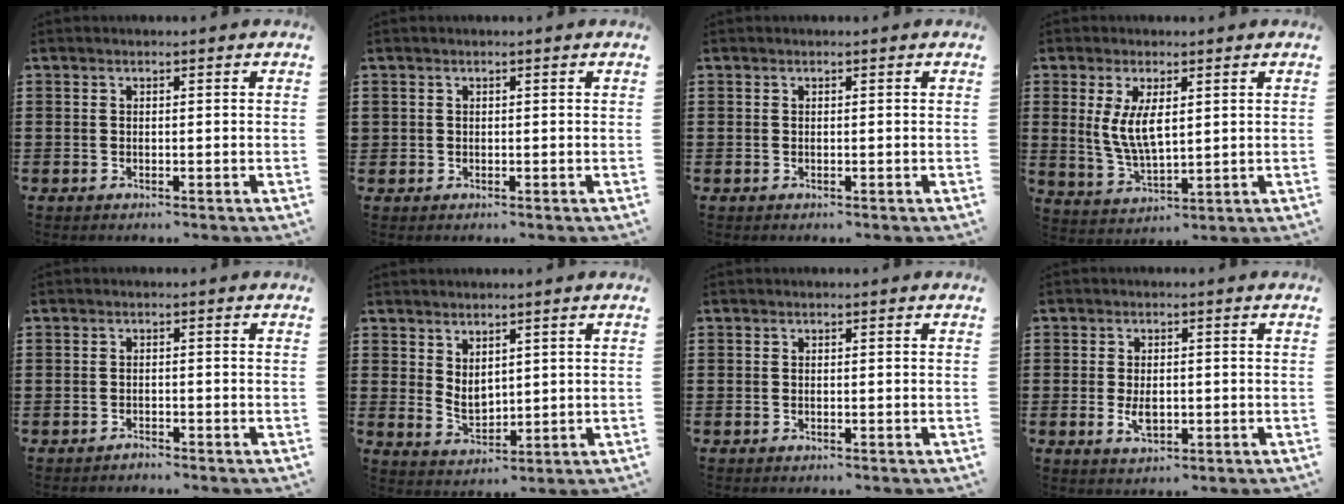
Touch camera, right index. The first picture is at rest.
{"total": 0.6, "force": [0.1, 0.6, 0.1], "torque": [-0.002, 0.005, 0.002]}
{"total": 0.0}
{"total": 6.0, "force": [0.6, 2.3, 5.5], "torque": [-0.122, 0.003, 0.004]}
{"total": 1.0, "force": [-1.0, 0.1, 0.0], "torque": [-0.004, 0.003, -0.022]}
{"total": 3.3, "force": [2.1, 2.0, 1.6], "torque": [-0.029, -0.002, 0.038]}
{"total": 0.0}
{"total": 3.5, "force": [-0.5, 1.9, 3.0], "torque": [-0.063, -0.001, -0.010]}